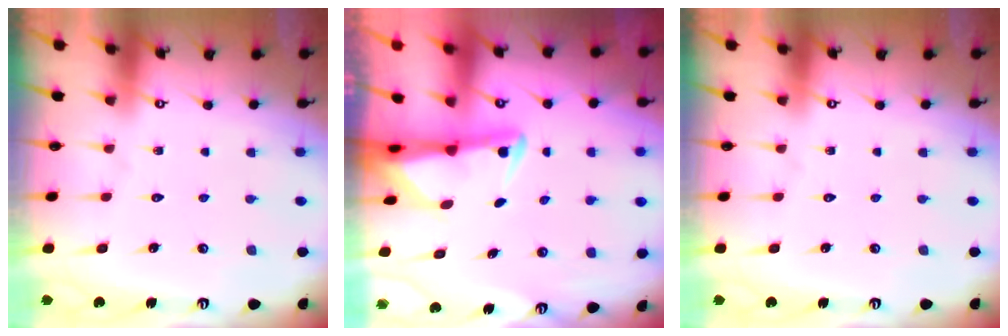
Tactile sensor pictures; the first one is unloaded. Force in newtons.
{"total": 2.9, "press": 2.9, "slide": 0.6}
{"total": 0.0}